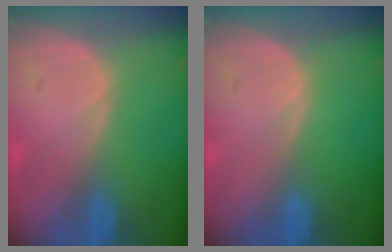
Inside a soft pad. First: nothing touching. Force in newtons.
{"total": 0.0}